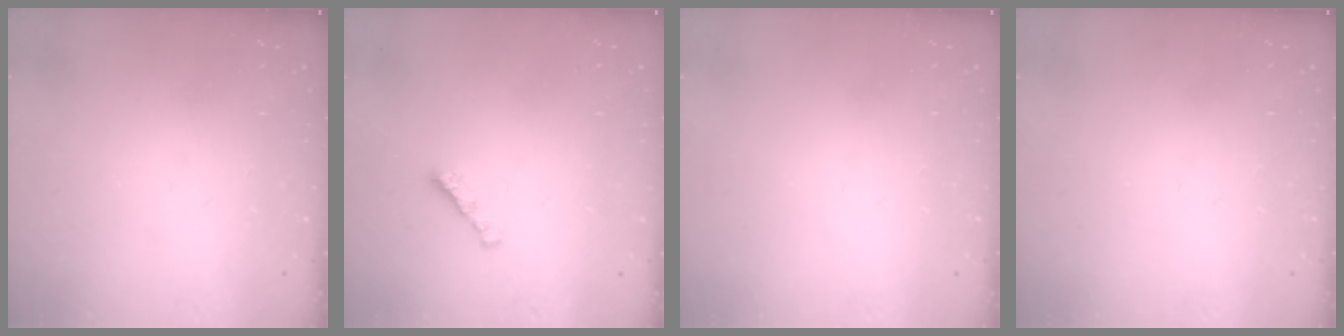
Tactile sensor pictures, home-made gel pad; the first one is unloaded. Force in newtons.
{"total": 1.6, "press": 1.5, "slide": 0.5}
{"total": 0.0}
{"total": 0.0}